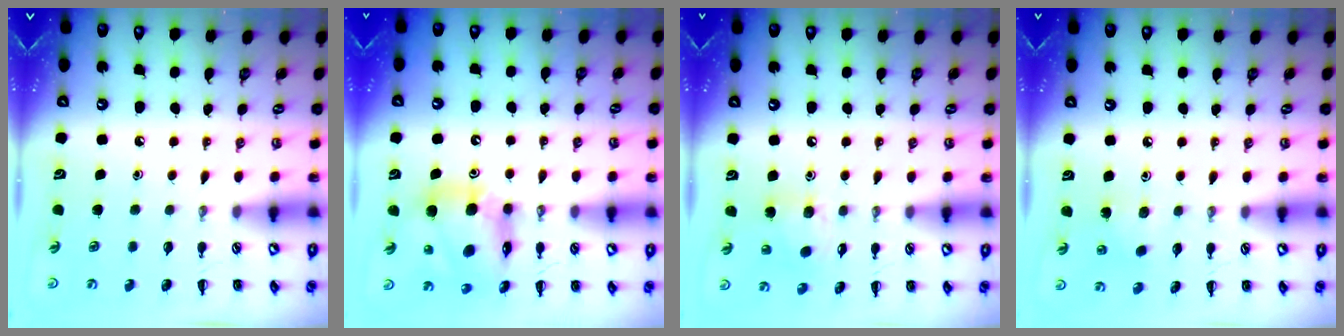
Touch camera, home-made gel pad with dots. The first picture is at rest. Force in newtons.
{"total": 13.7, "press": 13.1, "slide": 3.9}
{"total": 9.6, "press": 9.4, "slide": 2.1}
{"total": 2.7, "press": 2.6, "slide": 0.8}